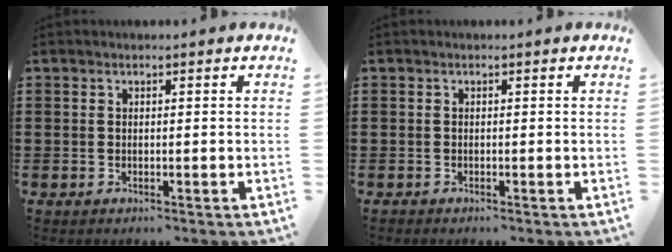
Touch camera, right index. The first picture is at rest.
{"total": 0.0}